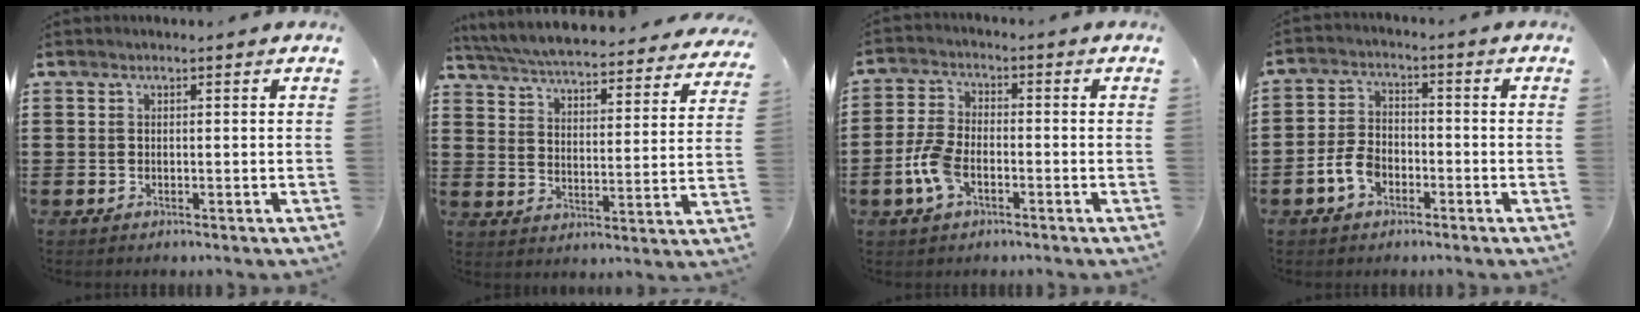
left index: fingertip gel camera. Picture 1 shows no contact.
{"total": 5.4, "force": [5.3, -0.3, 1.2], "torque": [-0.050, -0.042, 0.089]}
{"total": 6.2, "force": [-2.4, 3.1, 4.8], "torque": [-0.113, 0.001, -0.049]}
{"total": 5.1, "force": [-2.6, 3.1, 3.1], "torque": [-0.082, 0.003, -0.055]}